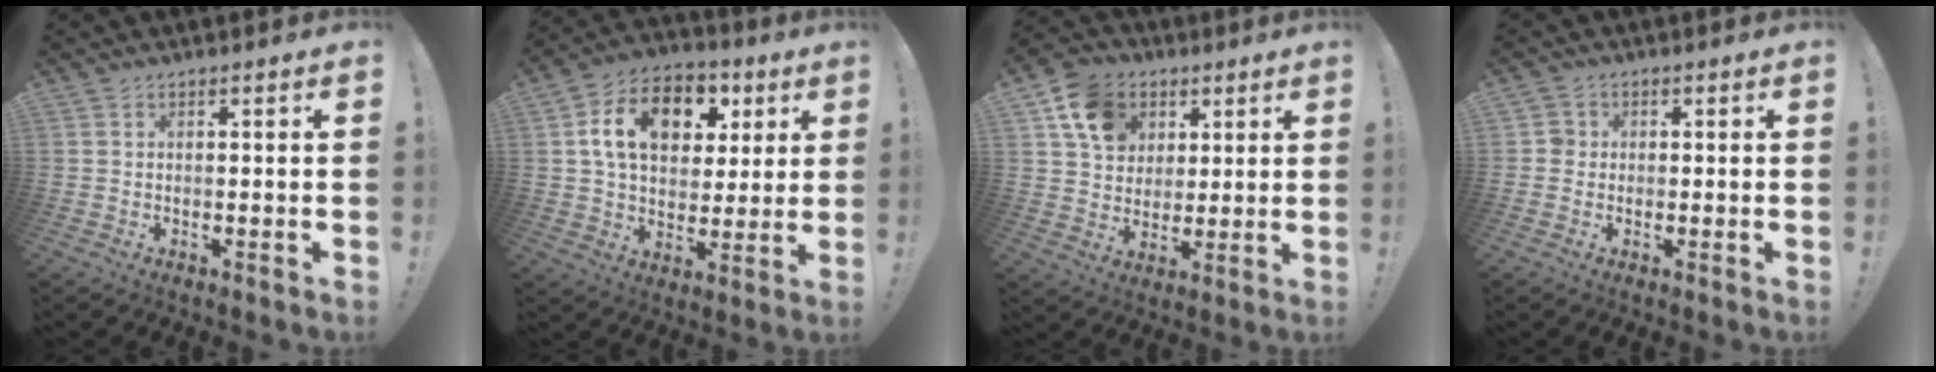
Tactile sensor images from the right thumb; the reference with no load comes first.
{"total": 16.8, "force": [5.5, 11.7, 10.8], "torque": [-0.166, -0.007, 0.100]}
{"total": 13.3, "force": [5.9, 10.5, 5.6], "torque": [-0.085, -0.018, 0.116]}
{"total": 2.5, "force": [-0.4, 2.3, 0.9], "torque": [-0.008, 0.007, -0.008]}